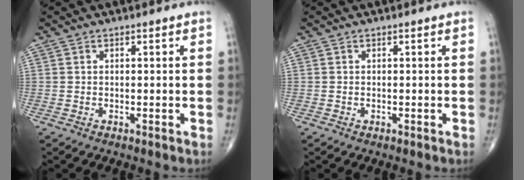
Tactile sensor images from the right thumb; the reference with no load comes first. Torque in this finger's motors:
{"motor_torque": [-0.25, 0.04, -0.20, -0.08, -0.04]}